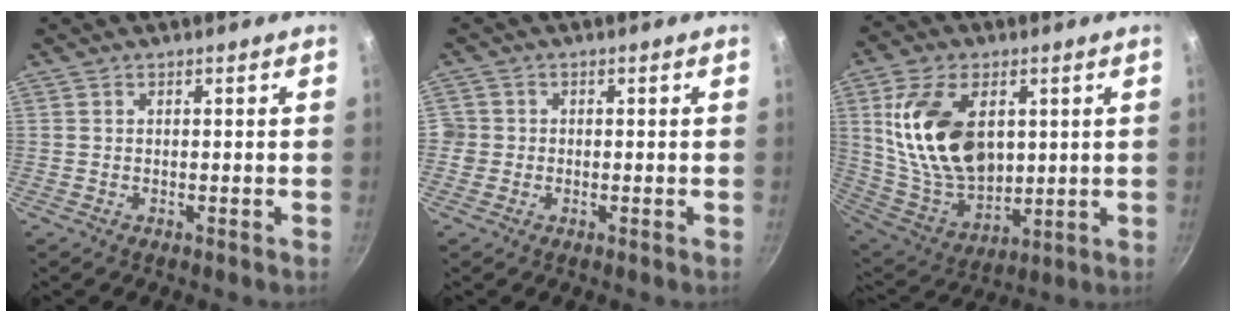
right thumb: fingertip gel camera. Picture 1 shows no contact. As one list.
[{"total": 2.4, "force": [-0.4, 2.3, 0.4], "torque": [0.003, 0.009, -0.009]}, {"total": 20.4, "force": [4.6, 12.9, 15.1], "torque": [-0.253, -0.028, 0.102]}]